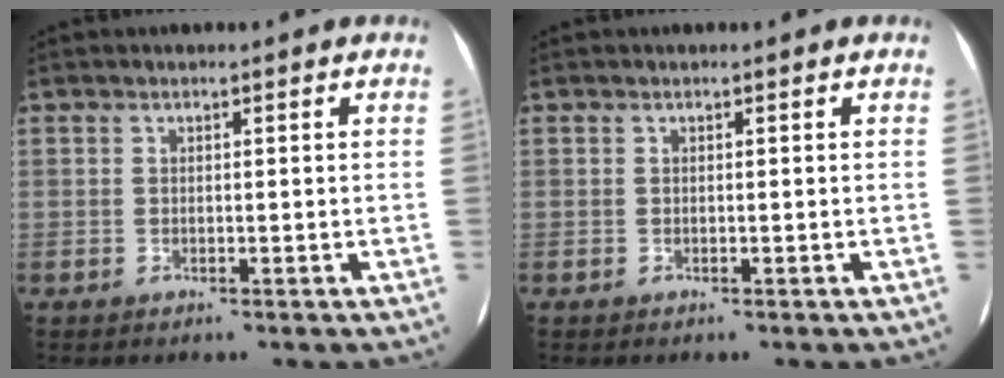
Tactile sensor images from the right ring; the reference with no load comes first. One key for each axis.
{"total": 0.0}